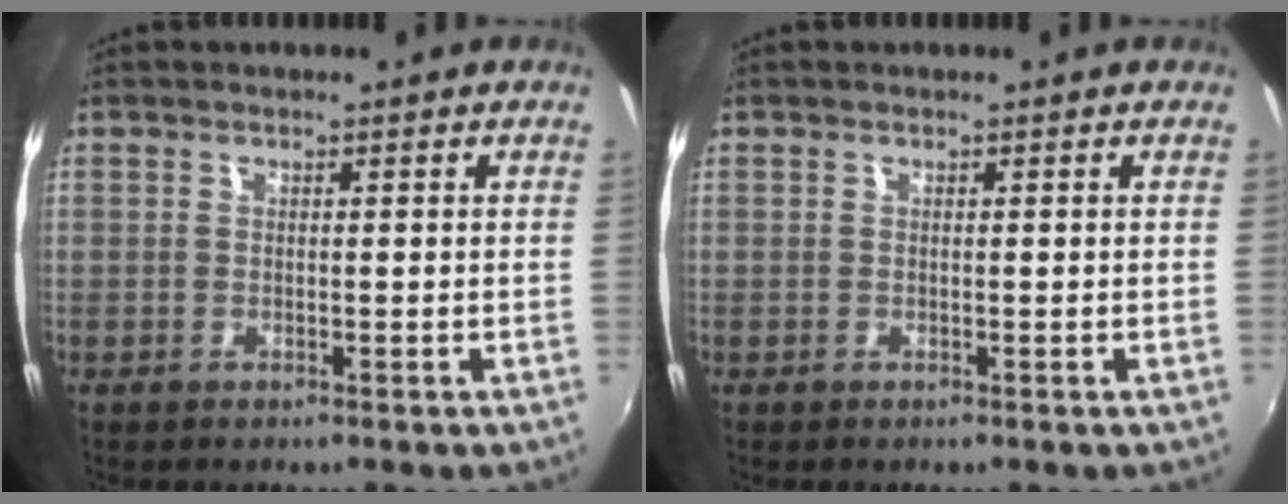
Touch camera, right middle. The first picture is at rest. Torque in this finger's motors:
{"motor_torque": [0.02, -0.02, 0.04, 0.00]}